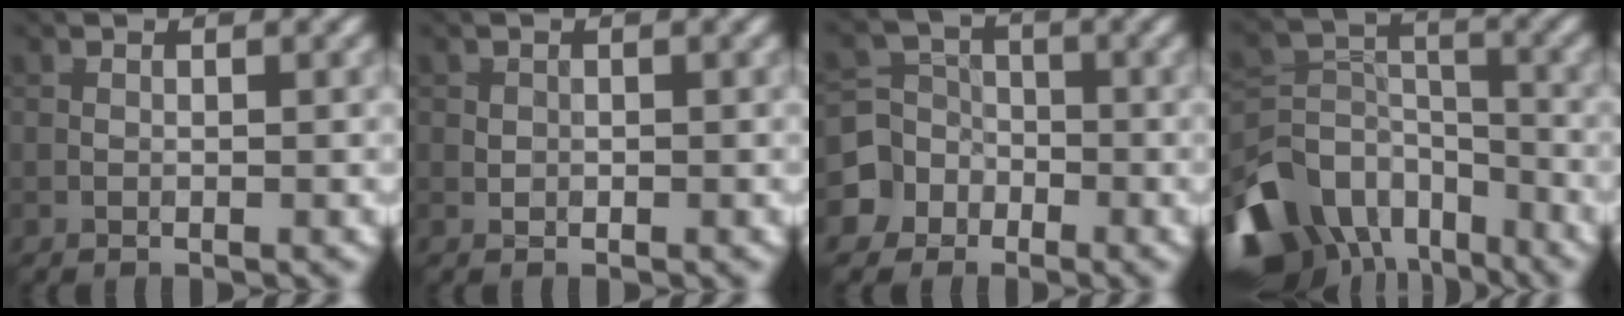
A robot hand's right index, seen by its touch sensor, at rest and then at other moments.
{"total": 0.6, "force": [0.1, 0.6, 0.1], "torque": [0.003, -0.003, -0.001]}
{"total": 5.5, "force": [-2.5, 4.9, 0.5], "torque": [0.007, 0.002, -0.073]}
{"total": 11.7, "force": [-7.2, 7.3, 5.6], "torque": [-0.130, -0.007, -0.136]}